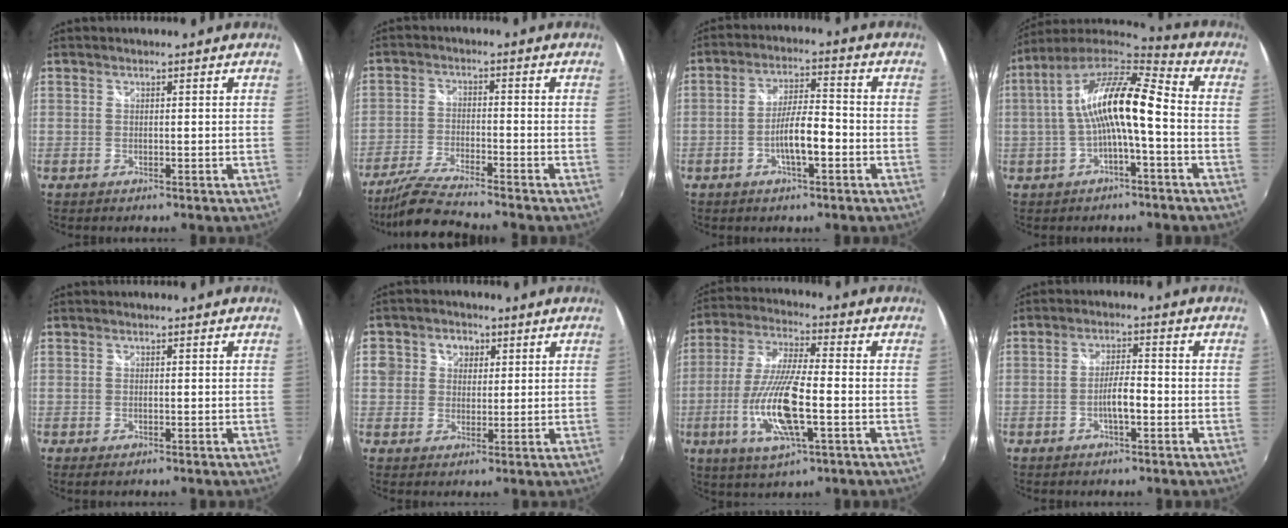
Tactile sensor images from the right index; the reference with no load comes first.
{"total": 8.6, "force": [-7.8, 0.1, 3.6], "torque": [-0.090, -0.011, -0.151]}
{"total": 7.5, "force": [-2.7, 1.6, 6.8], "torque": [-0.123, 0.004, -0.045]}
{"total": 14.5, "force": [-0.9, 3.1, 14.1], "torque": [-0.263, 0.022, -0.021]}
{"total": 0.8, "force": [-0.2, 0.3, 0.7], "torque": [-0.015, -0.001, -0.004]}
{"total": 5.7, "force": [1.1, 5.3, 1.8], "torque": [-0.034, 0.018, 0.015]}
{"total": 15.4, "force": [-4.3, 3.7, 14.3], "torque": [-0.296, -0.015, -0.081]}
{"total": 4.7, "force": [-1.7, 1.0, 4.2], "torque": [-0.079, 0.003, -0.029]}